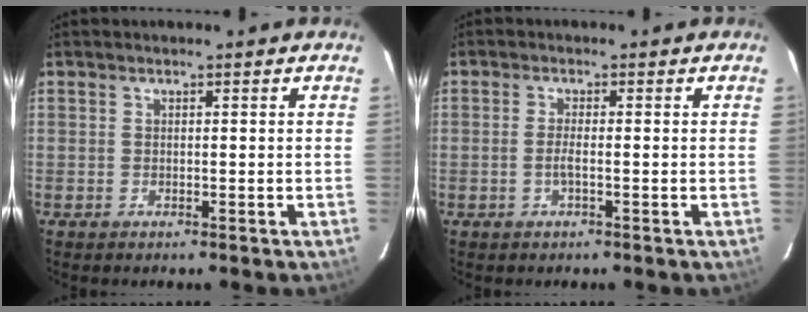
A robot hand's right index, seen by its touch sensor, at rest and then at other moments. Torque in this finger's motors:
{"motor_torque": [-0.21, 0.03, 0.00, 0.00]}